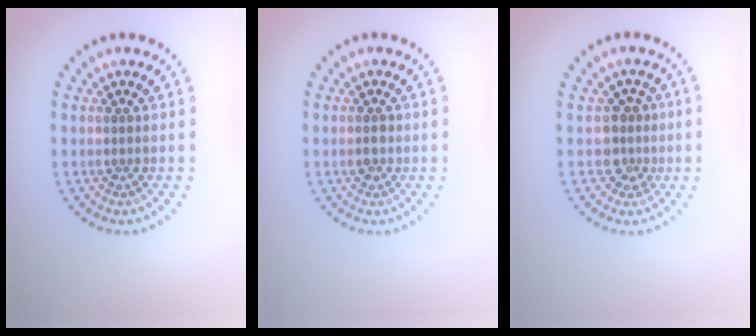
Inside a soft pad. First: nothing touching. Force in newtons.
{"total": 1.1, "press": 1.0, "slide": 0.2}
{"total": 2.4, "press": 1.9, "slide": 1.5}